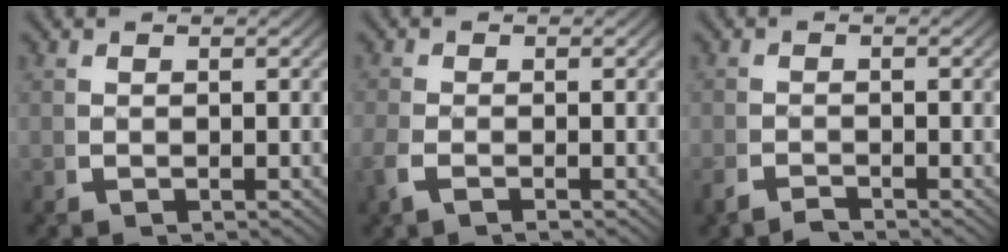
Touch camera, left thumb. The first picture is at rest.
{"total": 1.4, "force": [-0.8, 0.4, 1.0], "torque": [-0.031, -0.002, -0.015]}
{"total": 1.4, "force": [-1.3, 0.3, 0.3], "torque": [-0.002, -0.007, -0.027]}